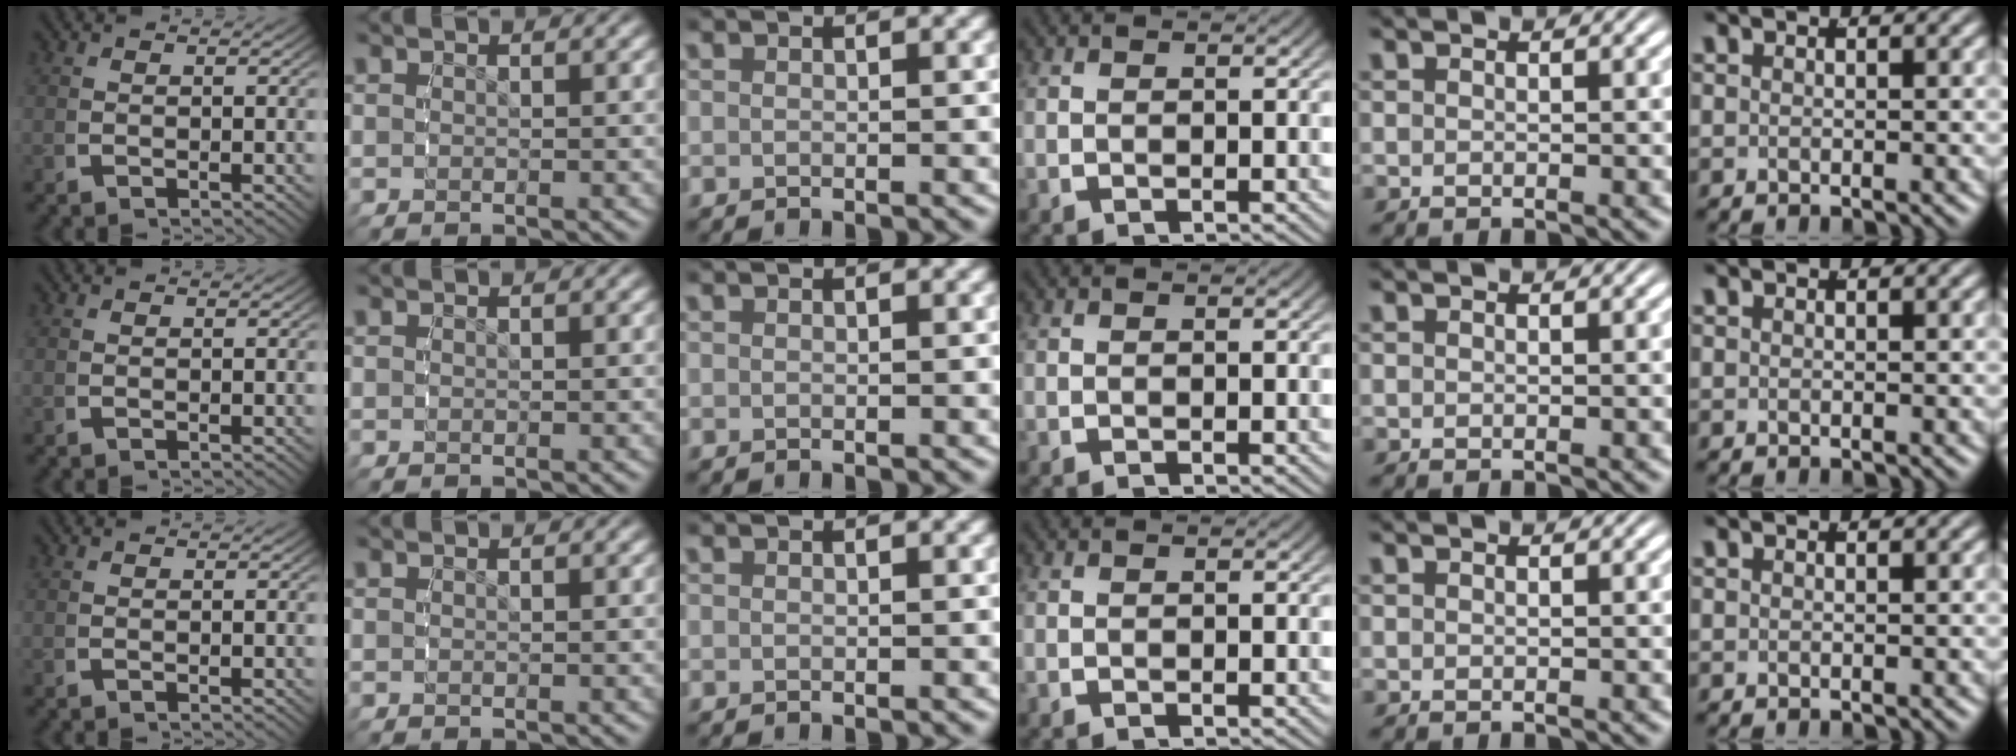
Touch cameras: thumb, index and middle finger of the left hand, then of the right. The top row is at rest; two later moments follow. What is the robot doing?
{"motion": "reach", "object": "backpack"}